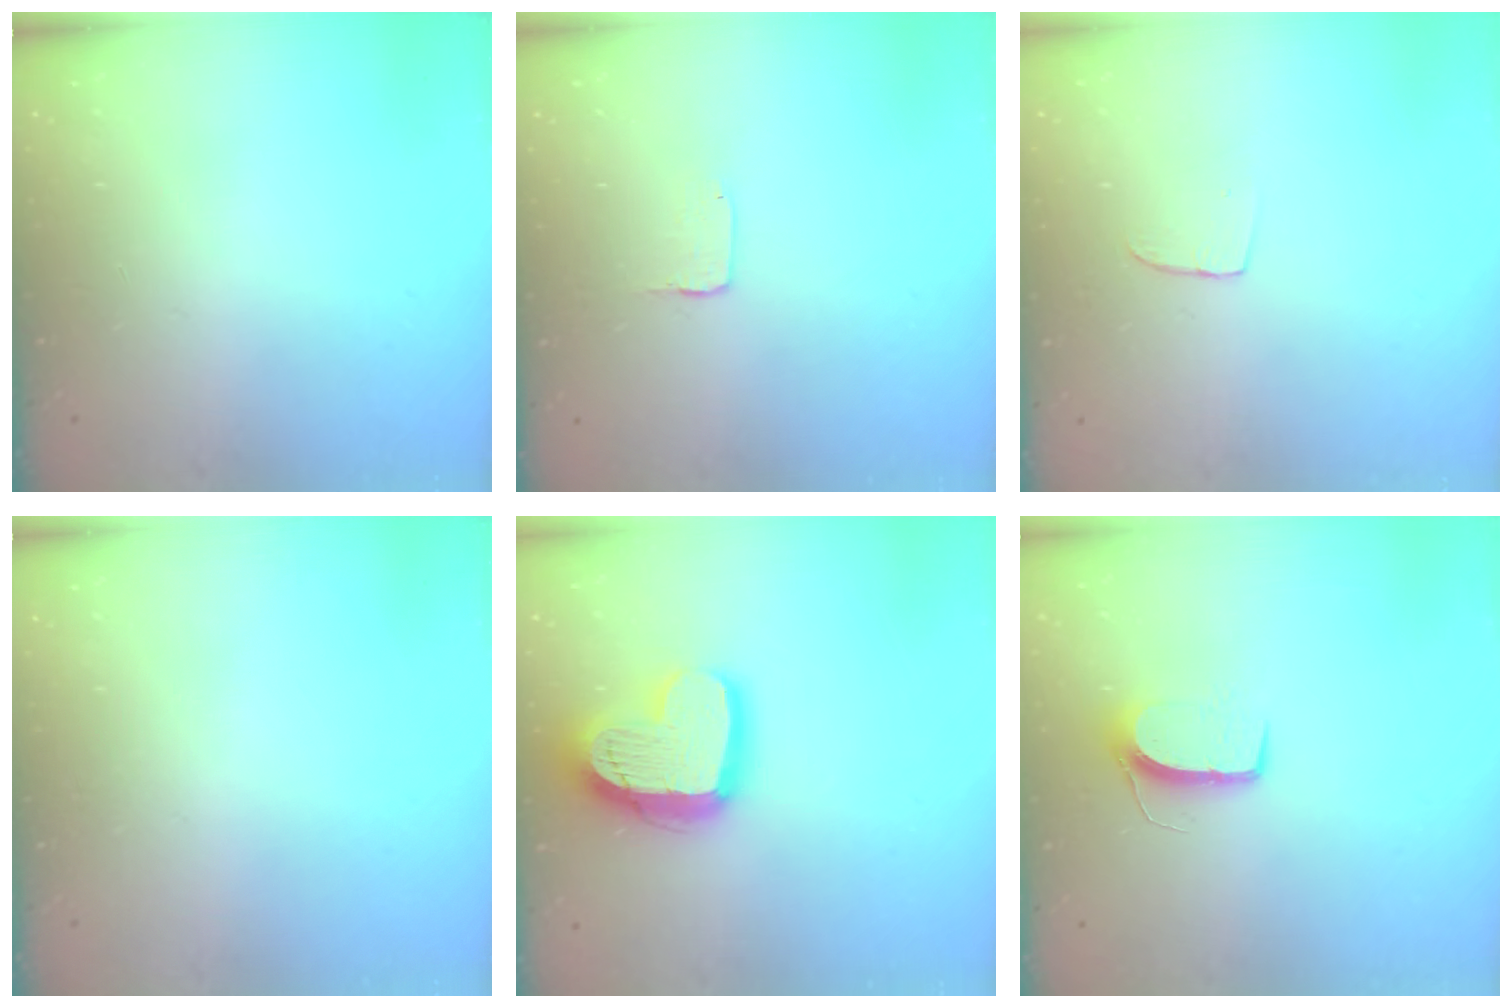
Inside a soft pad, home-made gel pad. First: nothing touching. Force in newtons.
{"total": 1.3, "press": 1.2, "slide": 0.1}
{"total": 2.9, "press": 2.9, "slide": 0.2}
{"total": 0.0}
{"total": 17.7, "press": 17.6, "slide": 1.6}
{"total": 7.8, "press": 7.8, "slide": 0.5}